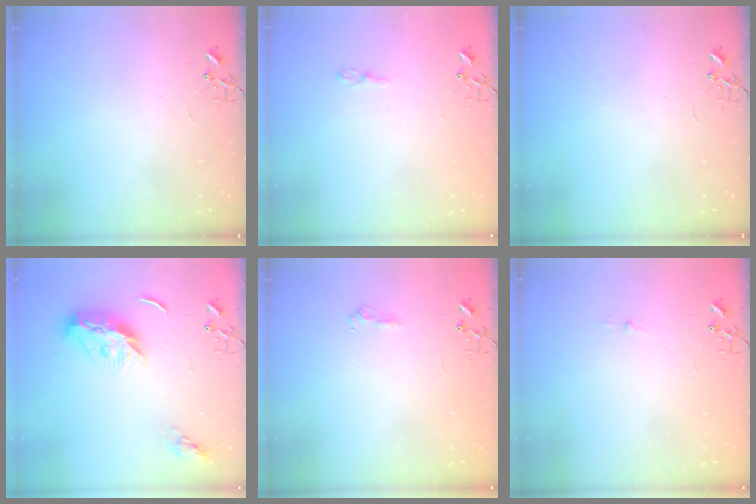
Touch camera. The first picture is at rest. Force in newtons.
{"total": 3.8, "press": 3.8, "slide": 0.4}
{"total": 0.0}
{"total": 12.7, "press": 12.7, "slide": 0.3}
{"total": 7.3, "press": 7.2, "slide": 0.8}
{"total": 2.6, "press": 2.5, "slide": 0.4}